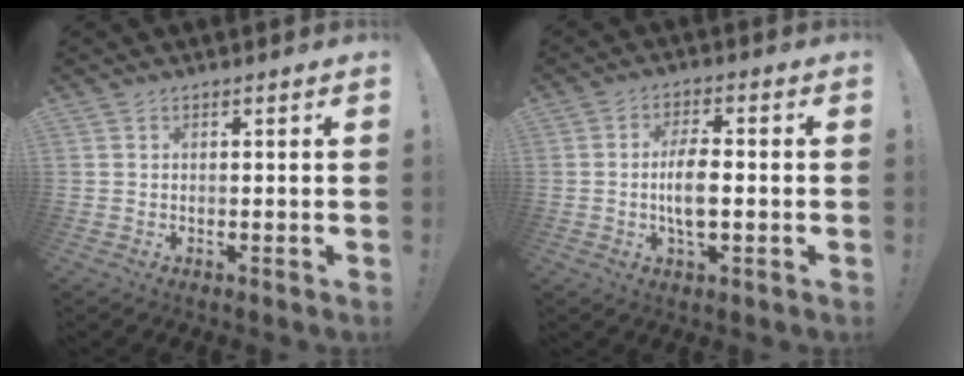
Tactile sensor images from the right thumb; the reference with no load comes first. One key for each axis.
{"total": 7.6, "fx": -1.1, "fy": 2.9, "fz": 6.9, "tx": -0.141, "ty": -0.001, "tz": -0.025}